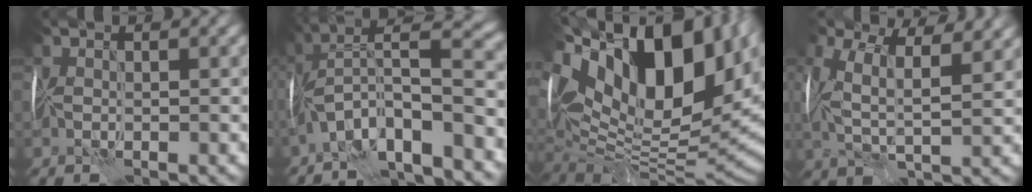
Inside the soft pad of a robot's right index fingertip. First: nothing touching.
{"total": 9.6, "force": [-4.5, 2.5, 8.1], "torque": [-0.121, 0.028, -0.085]}
{"total": 19.2, "force": [6.6, 10.4, 14.8], "torque": [-0.246, 0.013, 0.143]}
{"total": 8.9, "force": [3.4, 4.4, 7.0], "torque": [-0.142, 0.016, 0.056]}